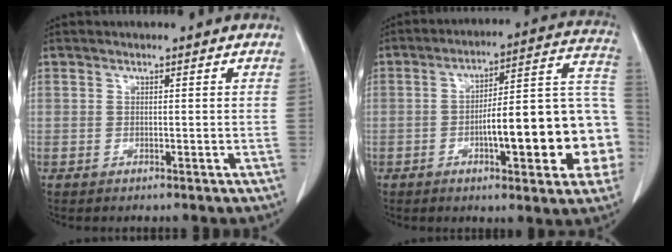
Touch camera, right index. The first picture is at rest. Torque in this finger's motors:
{"motor_torque": [1.94, -0.20, 0.47, 0.17]}